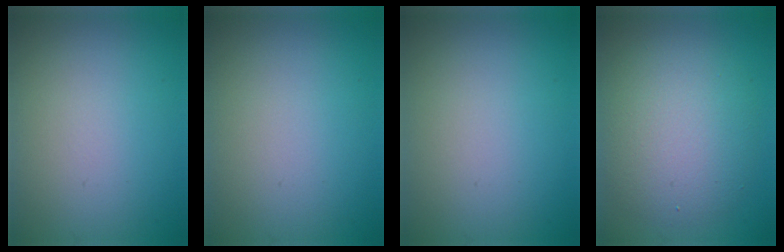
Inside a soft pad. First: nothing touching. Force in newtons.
{"total": 0.0}
{"total": 0.0}
{"total": 6.1, "press": 6.1, "slide": 0.4}